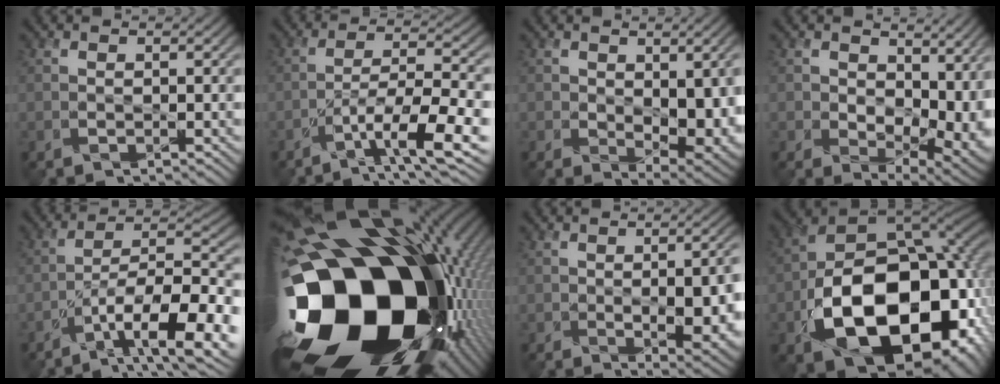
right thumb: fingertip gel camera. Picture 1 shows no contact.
{"total": 10.3, "force": [-5.2, 2.6, 8.5], "torque": [-0.149, -0.001, -0.085]}
{"total": 10.3, "force": [-0.9, 6.4, 8.0], "torque": [-0.130, -0.044, 0.013]}
{"total": 11.1, "force": [1.2, 7.8, 7.8], "torque": [-0.123, -0.035, 0.041]}
{"total": 15.8, "force": [-7.9, 5.7, 12.4], "torque": [-0.196, -0.009, -0.131]}
{"total": 24.5, "force": [-4.6, 16.8, 17.2], "torque": [-0.333, -0.076, -0.052]}
{"total": 9.5, "force": [-1.9, 4.7, 8.0], "torque": [-0.103, -0.026, -0.003]}
{"total": 21.2, "force": [-6.1, 13.9, 14.8], "torque": [-0.270, -0.057, -0.066]}